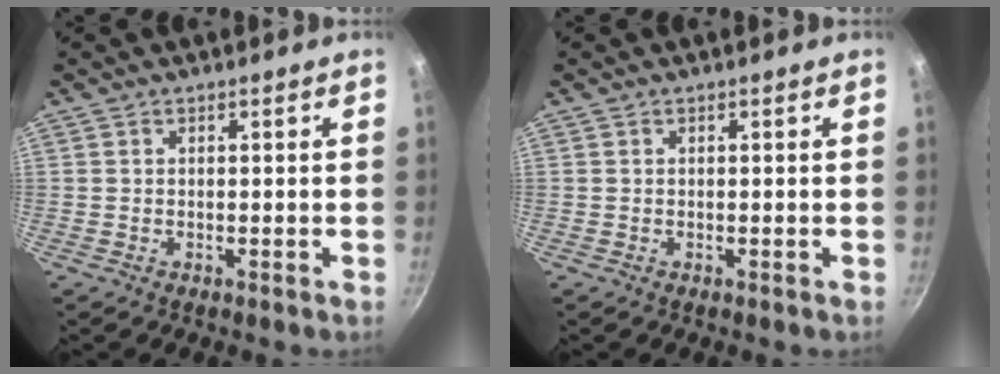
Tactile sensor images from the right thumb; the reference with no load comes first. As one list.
[{"total": 0.0}]